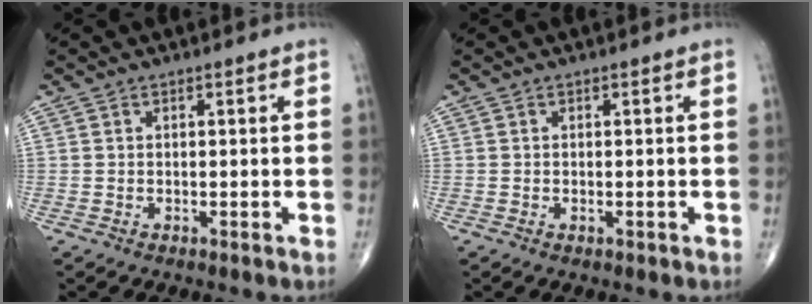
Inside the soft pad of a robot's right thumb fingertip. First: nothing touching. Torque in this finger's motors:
{"motor_torque": [-0.09, -0.07, -0.29, -0.20, -0.01]}